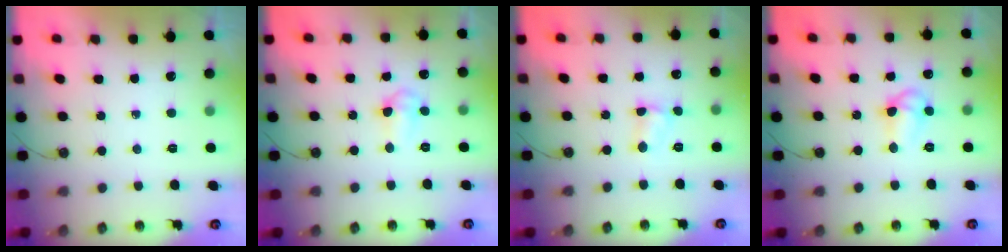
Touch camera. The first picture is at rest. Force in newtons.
{"total": 5.3, "press": 5.1, "slide": 1.5}
{"total": 4.4, "press": 4.4, "slide": 0.4}
{"total": 8.1, "press": 8.1, "slide": 0.7}